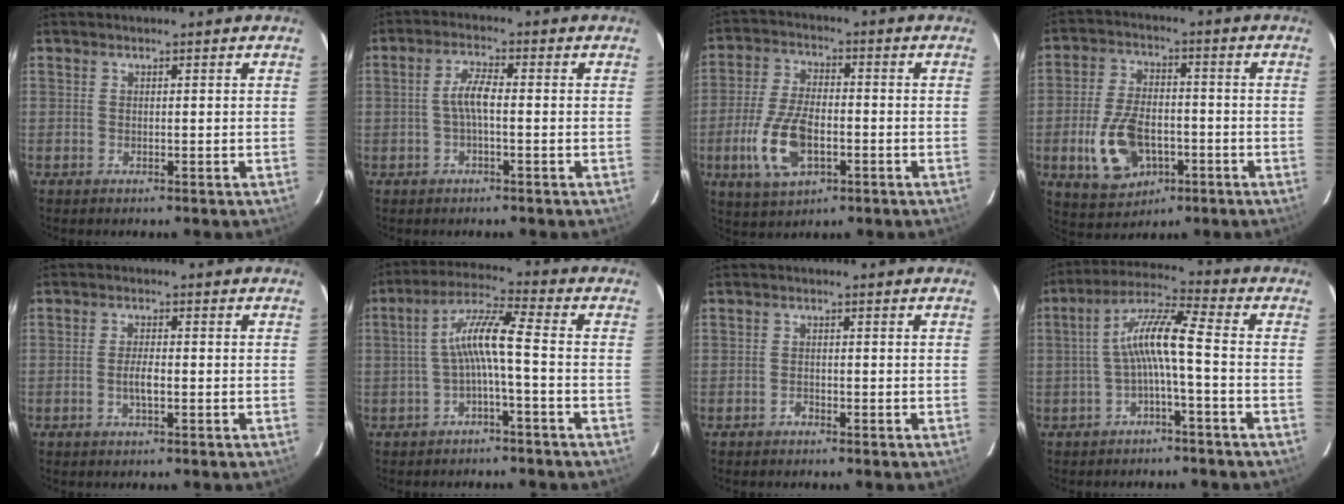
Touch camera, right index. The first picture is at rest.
{"total": 3.9, "force": [-0.6, 0.9, 3.8], "torque": [-0.077, 0.010, -0.011]}
{"total": 11.9, "force": [-3.8, 5.8, 9.6], "torque": [-0.209, -0.006, -0.065]}
{"total": 12.7, "force": [-4.2, 7.8, 9.0], "torque": [-0.195, -0.002, -0.060]}
{"total": 2.8, "force": [-0.9, 0.8, 2.5], "torque": [-0.049, -0.002, -0.016]}
{"total": 7.1, "force": [-1.7, 0.1, 6.9], "torque": [-0.155, 0.018, -0.029]}
{"total": 1.2, "force": [-0.9, 0.7, 0.1], "torque": [-0.001, 0.003, -0.016]}
{"total": 7.9, "force": [-1.8, 0.3, 7.7], "torque": [-0.169, 0.020, -0.033]}